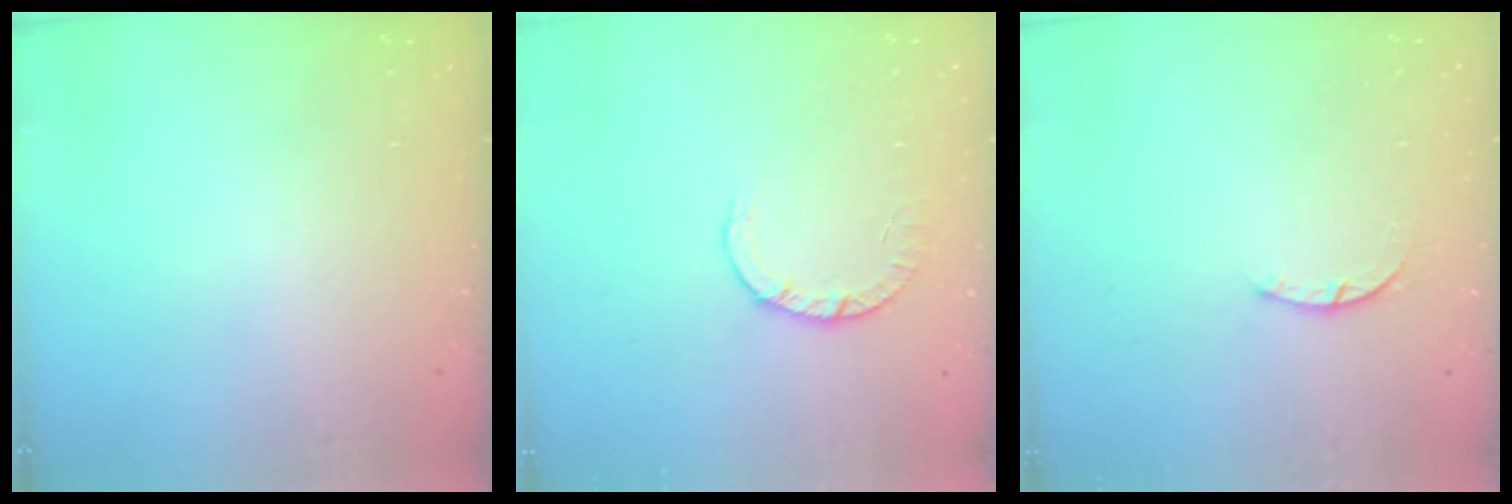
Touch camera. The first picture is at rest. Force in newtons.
{"total": 2.8, "press": 2.8, "slide": 0.4}
{"total": 1.2, "press": 1.2, "slide": 0.3}